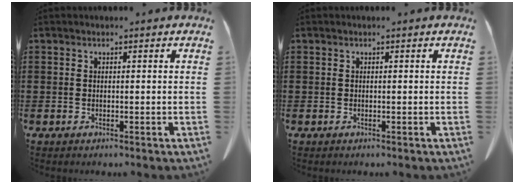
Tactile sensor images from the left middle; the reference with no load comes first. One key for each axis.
{"total": 0.0}